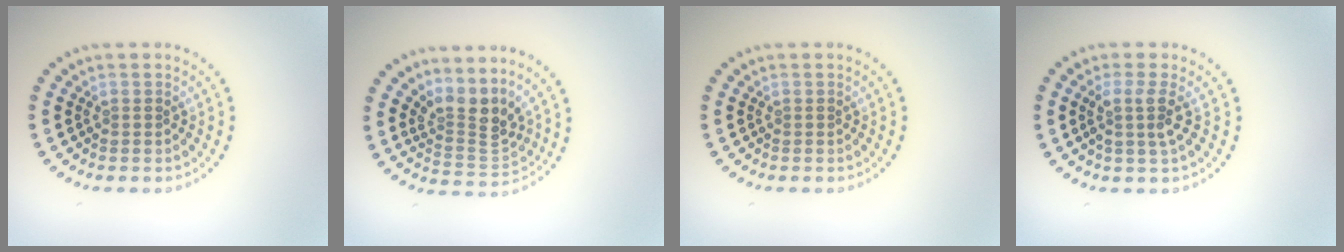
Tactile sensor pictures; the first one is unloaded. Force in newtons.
{"total": 3.4, "press": 2.4, "slide": 2.5}
{"total": 0.0}
{"total": 2.2, "press": 1.7, "slide": 1.4}